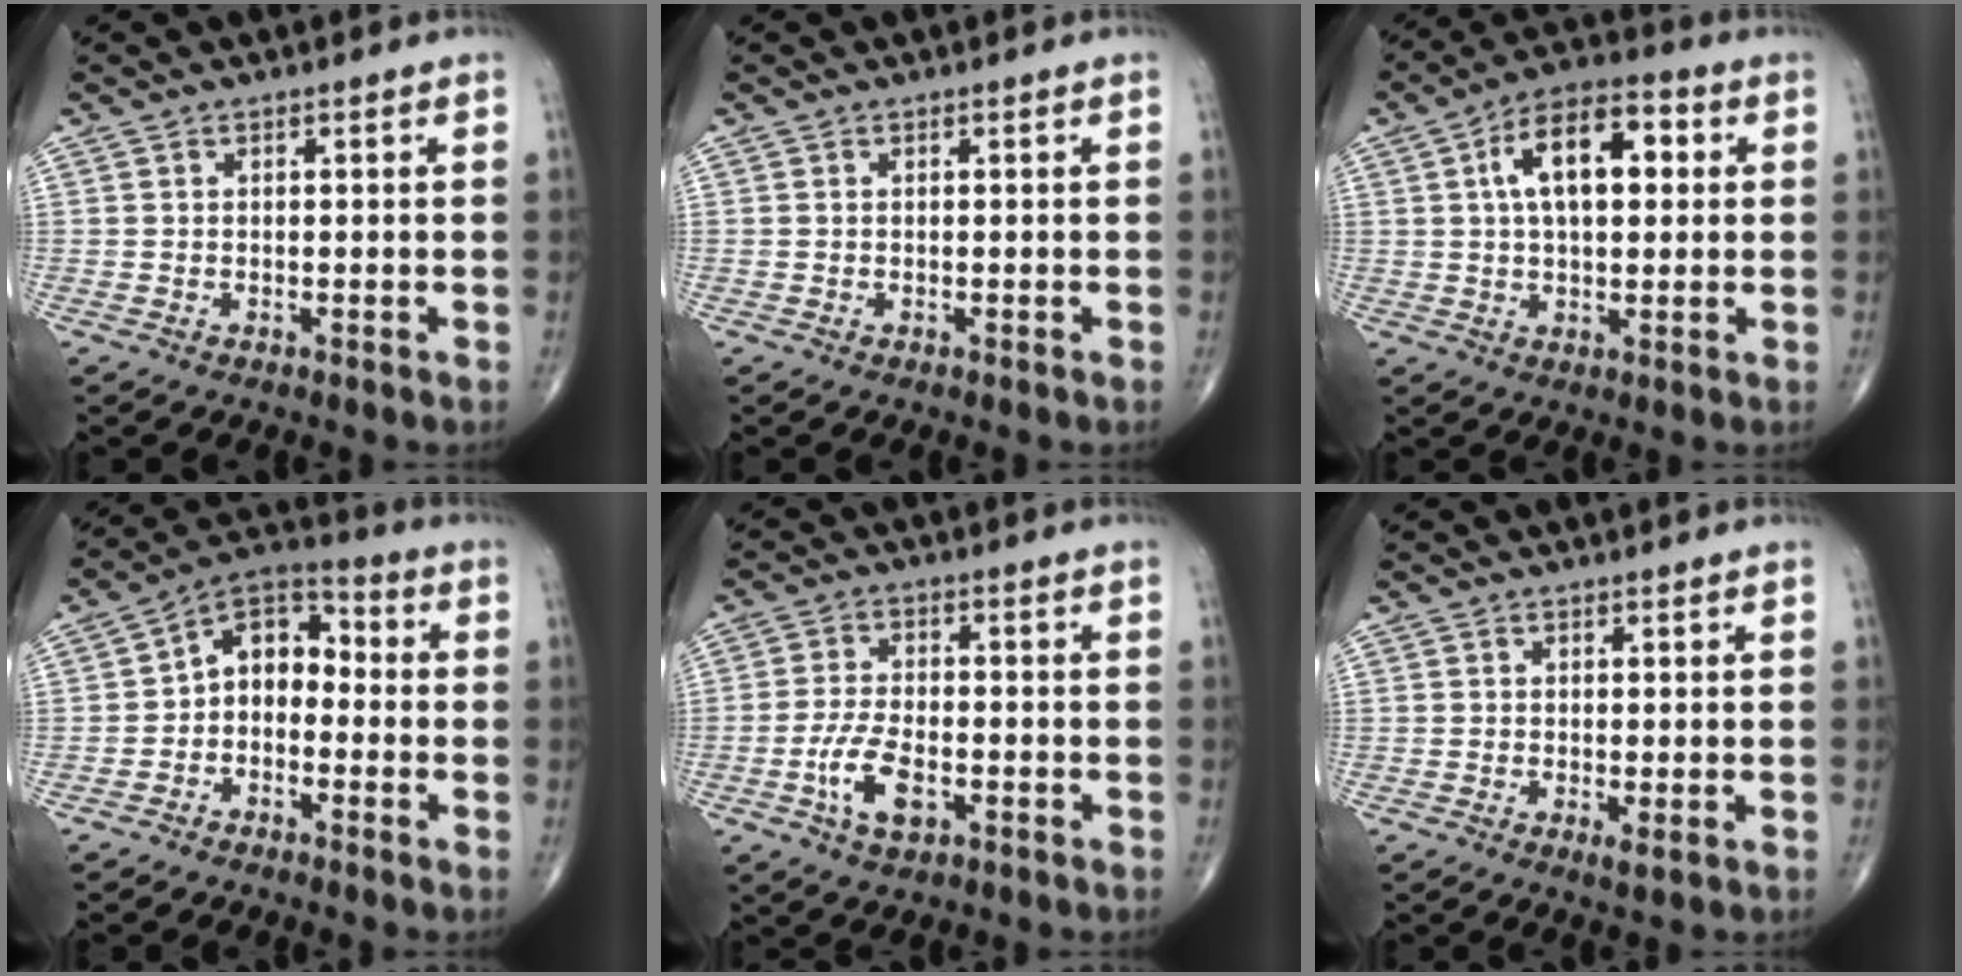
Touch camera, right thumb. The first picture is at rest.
{"total": 0.0}
{"total": 13.1, "force": [2.9, 6.8, 10.8], "torque": [-0.163, 0.021, 0.040]}
{"total": 8.8, "force": [-1.4, 6.2, 6.1], "torque": [-0.065, 0.044, -0.048]}
{"total": 7.3, "force": [-2.8, 3.5, 5.8], "torque": [-0.111, 0.010, -0.053]}
{"total": 1.4, "force": [-0.3, 0.3, 1.3], "torque": [-0.020, -0.006, -0.008]}